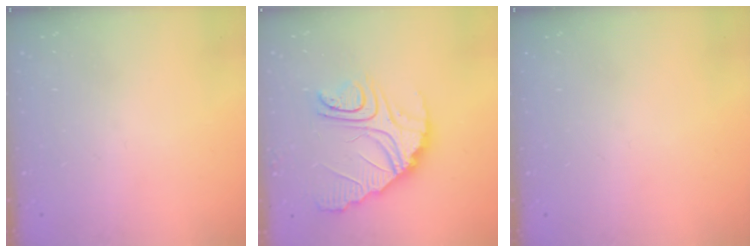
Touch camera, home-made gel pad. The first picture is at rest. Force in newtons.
{"total": 13.4, "press": 13.3, "slide": 1.1}
{"total": 0.0}